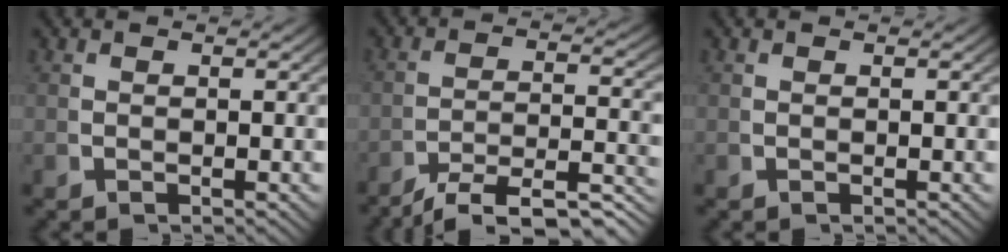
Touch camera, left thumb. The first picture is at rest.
{"total": 7.1, "force": [-4.3, 3.3, 4.6], "torque": [-0.067, -0.016, -0.059]}
{"total": 0.0}